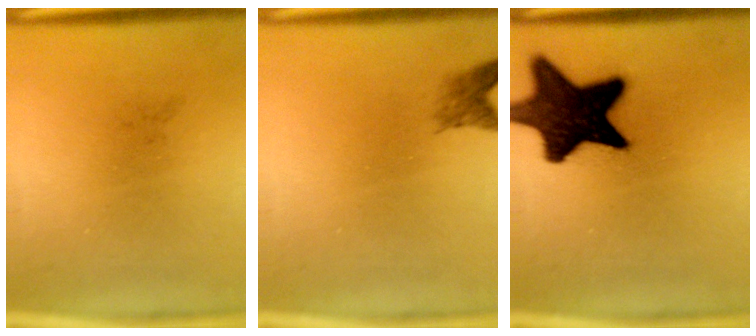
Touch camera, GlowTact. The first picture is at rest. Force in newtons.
{"total": 2.0}
{"total": 15.6}